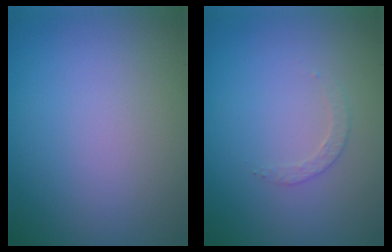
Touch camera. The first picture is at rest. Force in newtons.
{"total": 1.2, "press": 1.2, "slide": 0.3}